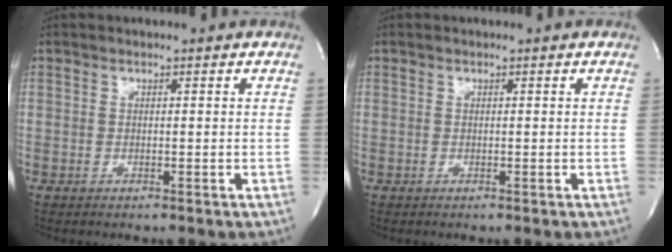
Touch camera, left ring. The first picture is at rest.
{"total": 0.0}